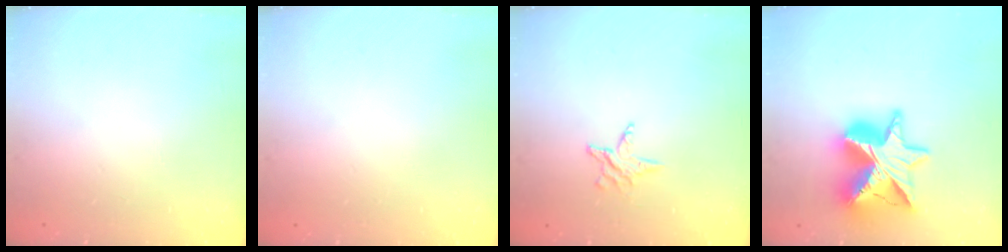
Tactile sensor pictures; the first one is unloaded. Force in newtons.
{"total": 0.0}
{"total": 3.9, "press": 3.9, "slide": 0.4}
{"total": 17.1, "press": 17.0, "slide": 1.4}